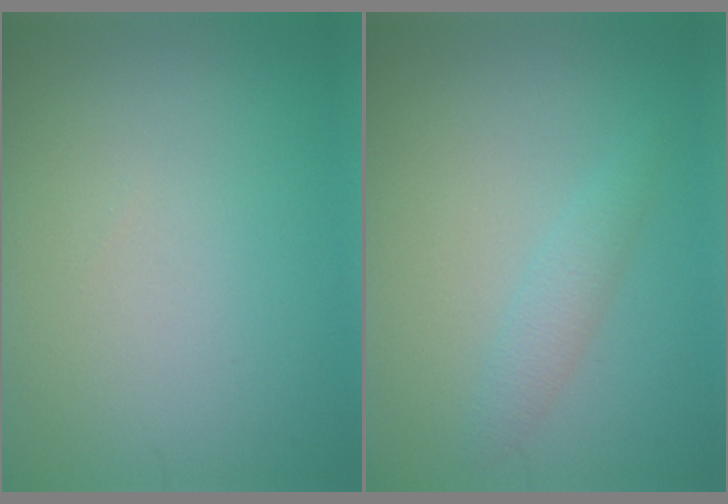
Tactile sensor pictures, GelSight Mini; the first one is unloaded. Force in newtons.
{"total": 1.7, "press": 1.7, "slide": 0.1}